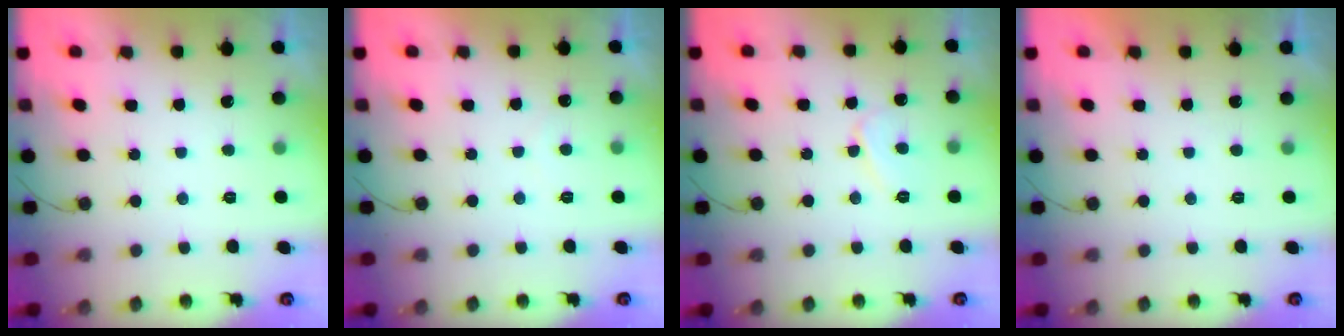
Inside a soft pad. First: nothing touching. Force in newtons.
{"total": 3.5, "press": 3.5, "slide": 0.1}
{"total": 6.1, "press": 6.0, "slide": 0.7}
{"total": 2.0, "press": 2.0, "slide": 0.1}